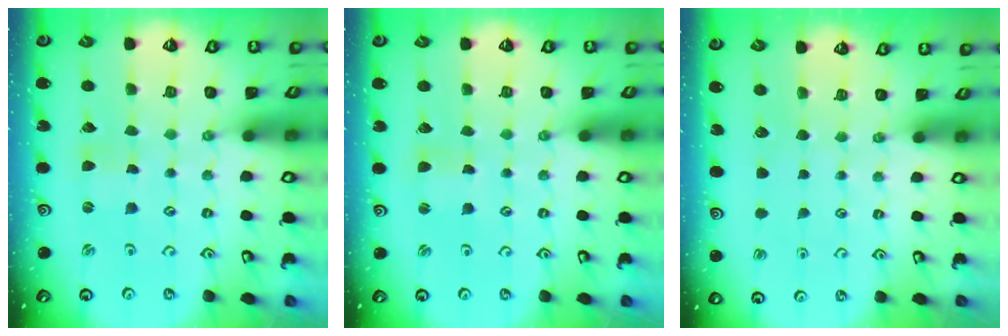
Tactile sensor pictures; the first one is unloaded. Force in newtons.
{"total": 1.4, "press": 1.4, "slide": 0.3}
{"total": 0.0}